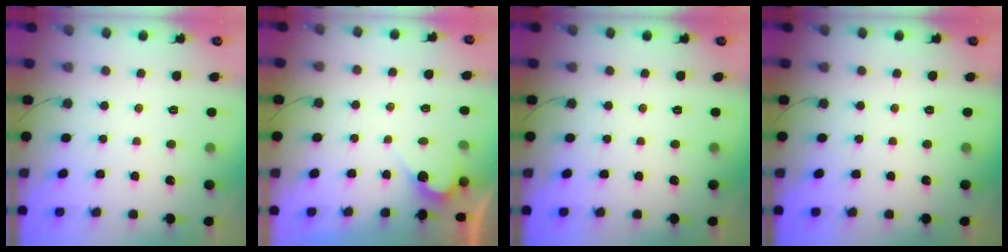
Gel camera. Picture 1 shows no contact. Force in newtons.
{"total": 2.7, "press": 2.7, "slide": 0.1}
{"total": 0.0}
{"total": 0.0}